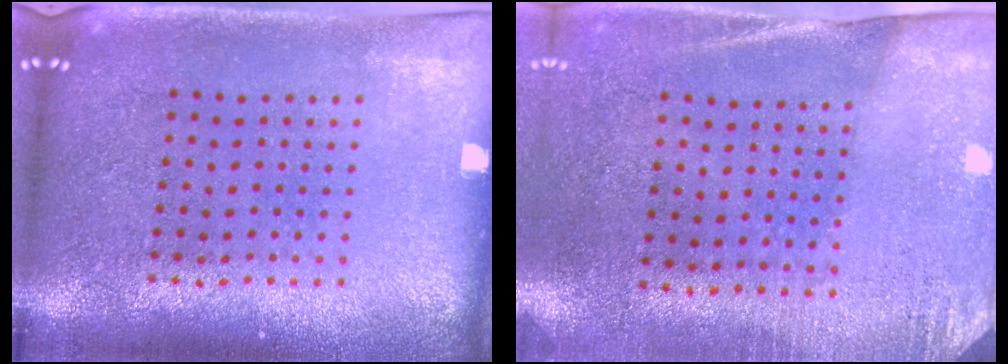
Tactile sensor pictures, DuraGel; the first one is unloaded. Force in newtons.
{"total": 2.7, "press": 2.4, "slide": 1.3}